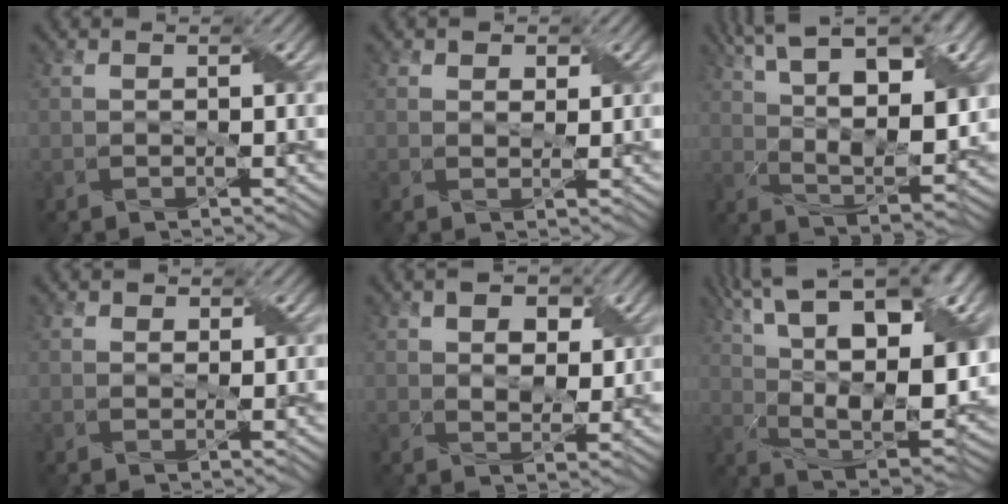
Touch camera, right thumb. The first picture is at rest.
{"total": 1.5, "force": [1.0, 0.9, 0.5], "torque": [-0.017, -0.004, 0.018]}
{"total": 15.9, "force": [7.4, 6.1, 12.7], "torque": [-0.222, 0.021, 0.118]}
{"total": 1.0, "force": [0.6, 0.8, 0.0], "torque": [-0.006, -0.004, 0.008]}
{"total": 5.3, "force": [2.2, 3.2, 3.6], "torque": [-0.064, -0.008, 0.031]}
{"total": 19.5, "force": [7.5, 8.5, 15.9], "torque": [-0.273, 0.042, 0.122]}